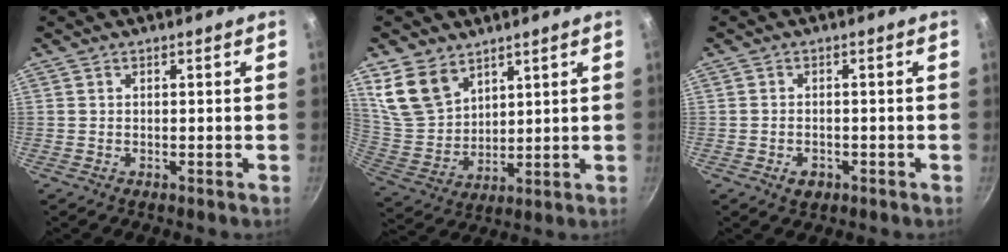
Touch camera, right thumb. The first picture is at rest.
{"total": 11.4, "force": [7.1, 7.3, 5.1], "torque": [-0.076, -0.043, 0.151]}
{"total": 2.7, "force": [-1.2, 1.9, 1.5], "torque": [-0.022, 0.011, -0.015]}